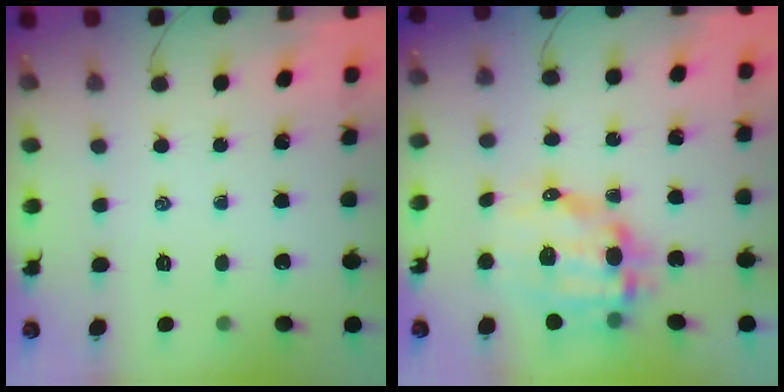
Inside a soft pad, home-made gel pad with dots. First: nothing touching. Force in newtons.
{"total": 11.9, "press": 11.5, "slide": 2.7}